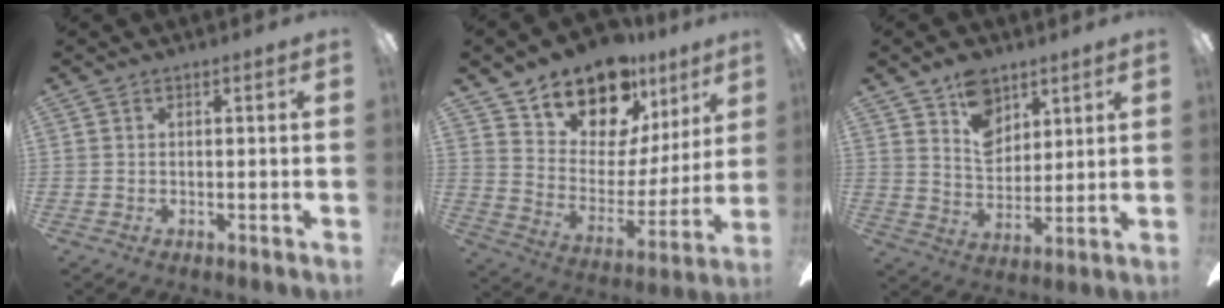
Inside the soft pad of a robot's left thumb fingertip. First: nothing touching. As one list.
[{"total": 17.1, "force": [13.8, 8.5, 5.4], "torque": [-0.107, -0.106, 0.249]}, {"total": 10.7, "force": [7.0, 6.7, 4.6], "torque": [-0.066, -0.031, 0.129]}]